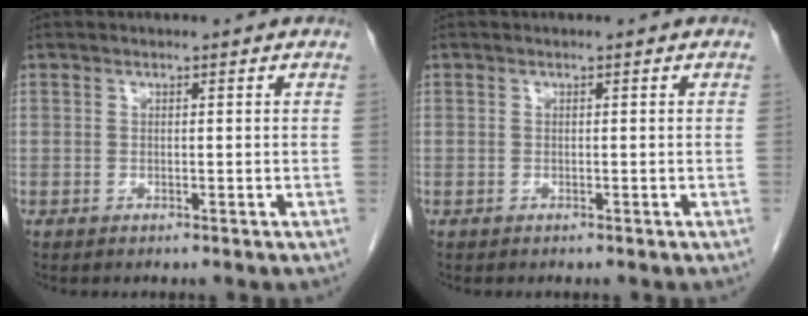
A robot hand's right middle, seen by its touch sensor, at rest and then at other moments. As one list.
[{"total": 0.0}]